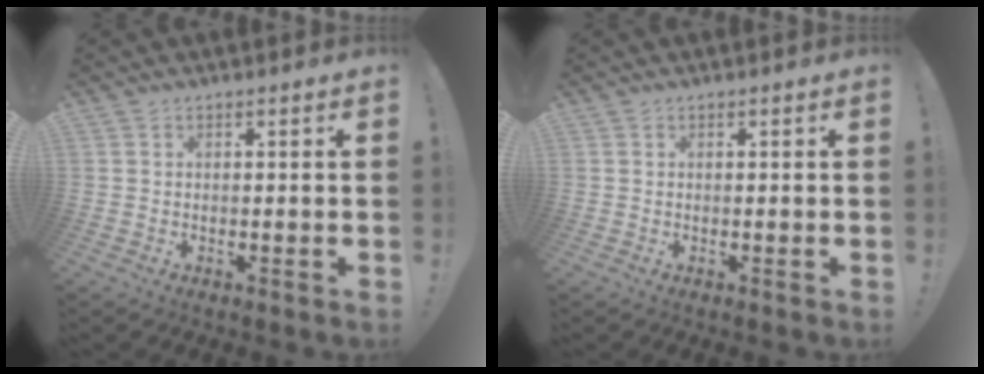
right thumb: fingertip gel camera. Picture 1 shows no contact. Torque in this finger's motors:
{"motor_torque": [-0.02, 0.00, -0.01, 0.01, 0.01]}